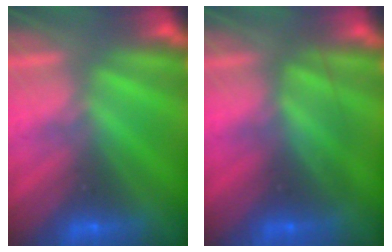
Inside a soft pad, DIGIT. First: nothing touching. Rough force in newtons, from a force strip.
{"total": 2.4}